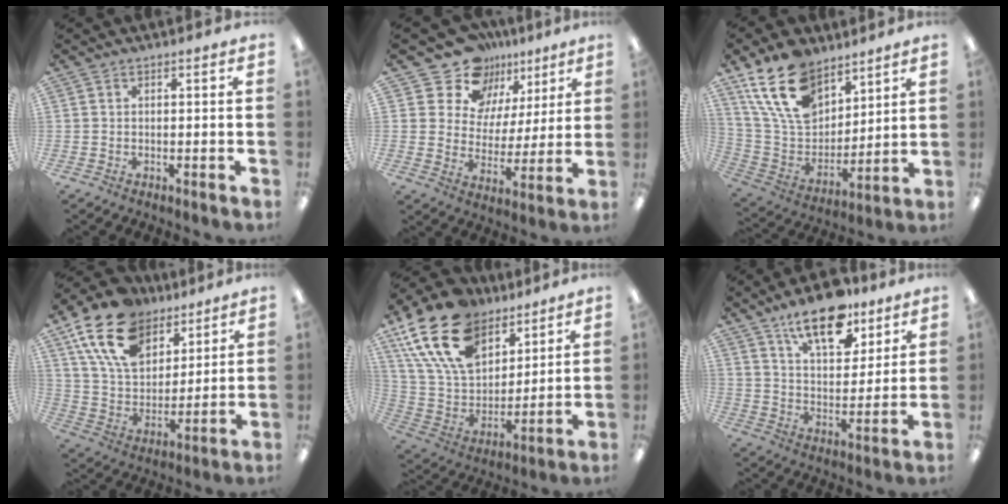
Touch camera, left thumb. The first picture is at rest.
{"total": 14.9, "force": [10.8, 9.9, 3.0], "torque": [-0.062, -0.081, 0.202]}
{"total": 18.9, "force": [12.1, 11.1, 9.4], "torque": [-0.199, -0.049, 0.228]}
{"total": 18.8, "force": [11.4, 11.6, 9.3], "torque": [-0.179, -0.043, 0.214]}
{"total": 21.6, "force": [12.6, 13.2, 11.4], "torque": [-0.241, -0.053, 0.236]}
{"total": 16.1, "force": [11.4, 7.2, 8.7], "torque": [-0.128, -0.060, 0.195]}